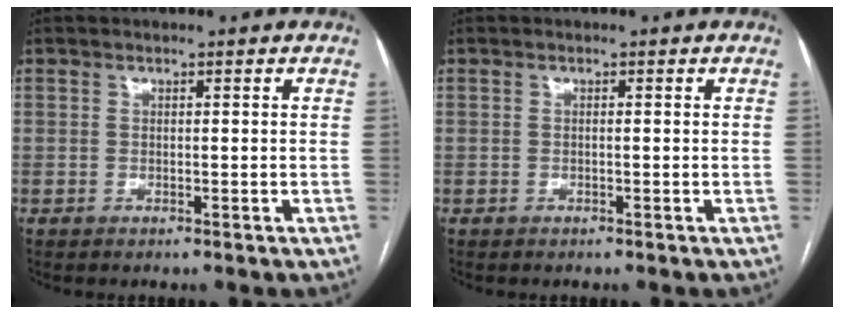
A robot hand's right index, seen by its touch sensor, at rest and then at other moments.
{"total": 0.0}